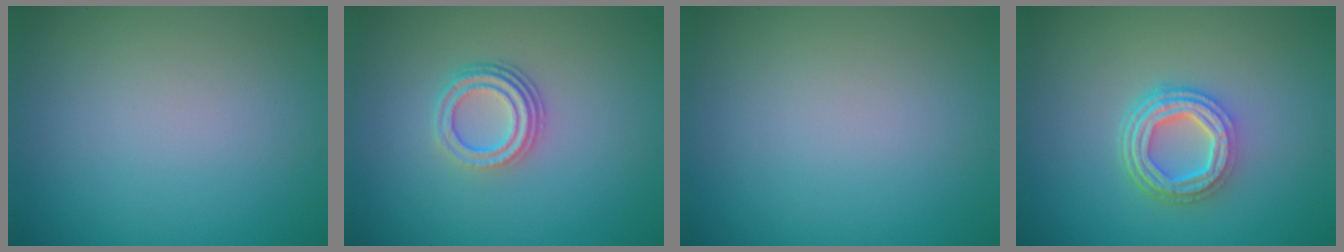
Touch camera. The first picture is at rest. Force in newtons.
{"total": 3.3, "press": 2.4, "slide": 2.3}
{"total": 0.0}
{"total": 5.0, "press": 3.5, "slide": 3.5}